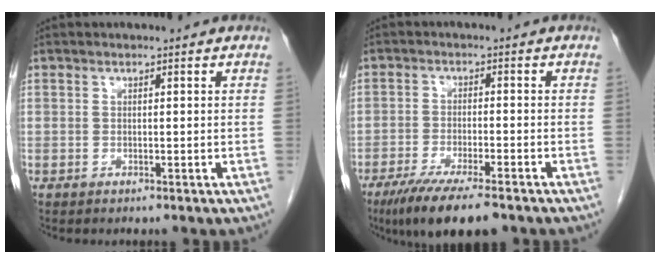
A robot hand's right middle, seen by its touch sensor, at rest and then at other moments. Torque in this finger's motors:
{"motor_torque": [1.20, -0.94, 0.19, 0.10]}